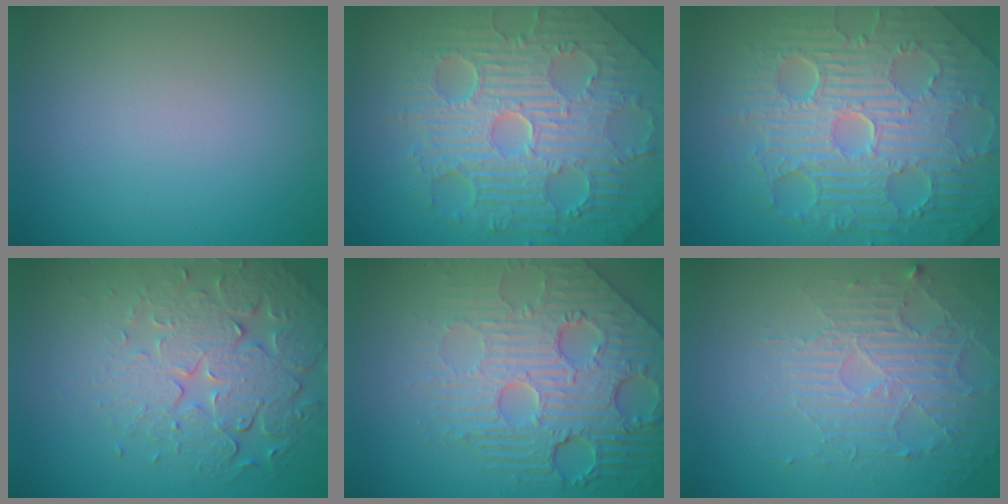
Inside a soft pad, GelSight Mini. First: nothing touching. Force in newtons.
{"total": 11.2, "press": 7.4, "slide": 8.5}
{"total": 11.2, "press": 7.2, "slide": 8.6}
{"total": 6.7, "press": 5.1, "slide": 4.4}
{"total": 8.6, "press": 5.9, "slide": 6.2}
{"total": 4.3, "press": 3.4, "slide": 2.6}